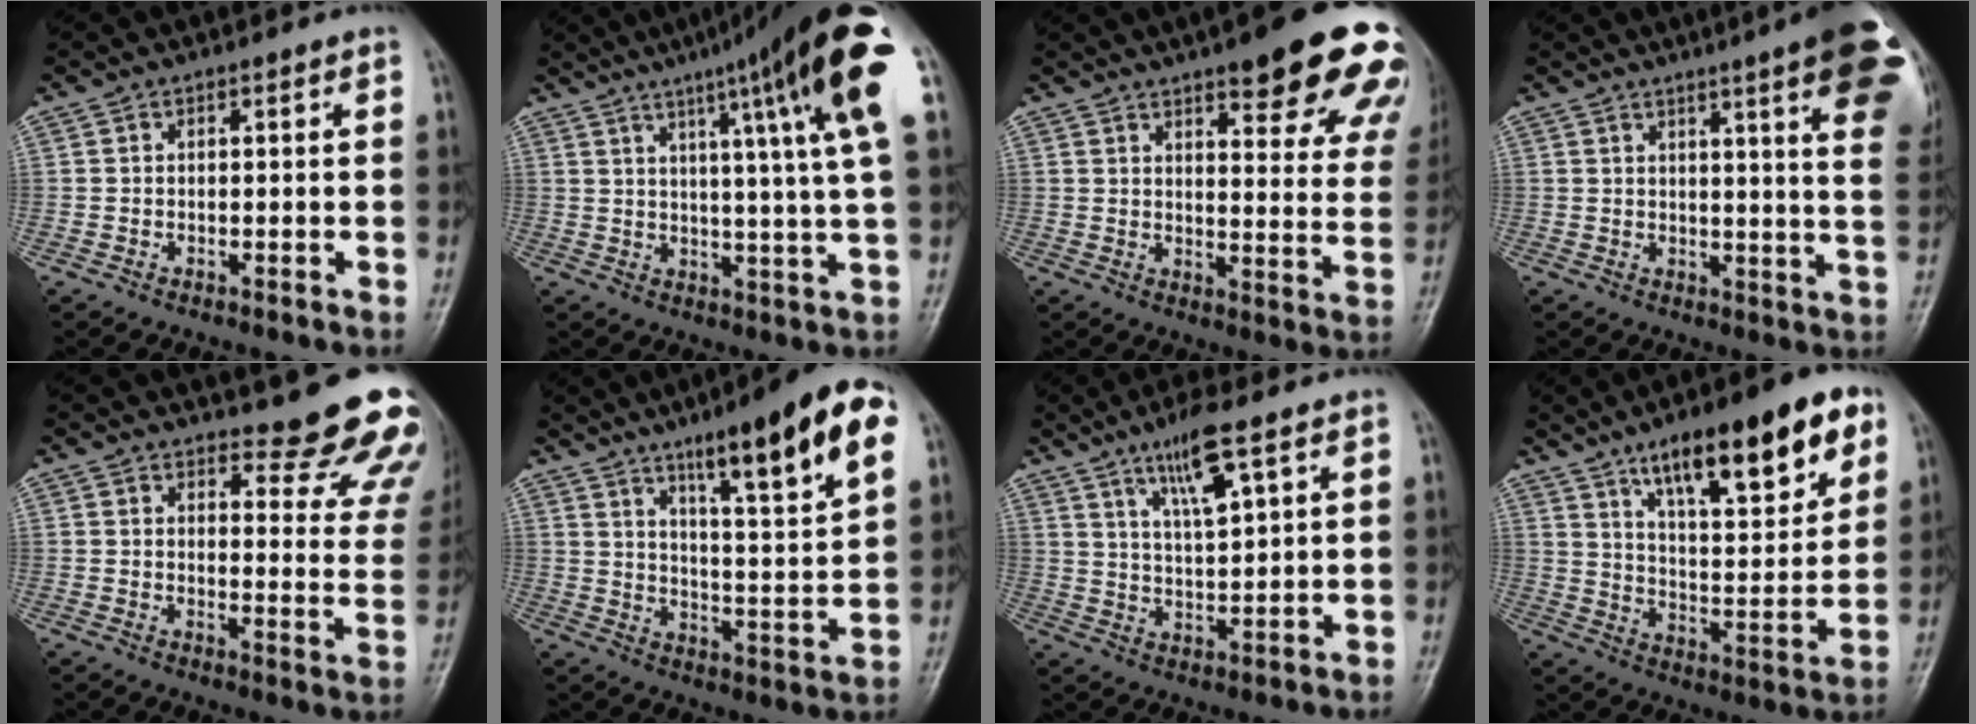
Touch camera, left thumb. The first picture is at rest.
{"total": 18.9, "force": [9.0, 0.2, 16.6], "torque": [-0.229, -0.016, 0.112]}
{"total": 22.2, "force": [14.3, 6.0, 15.9], "torque": [-0.164, -0.048, 0.169]}
{"total": 17.9, "force": [9.1, 2.2, 15.2], "torque": [-0.172, -0.024, 0.099]}
{"total": 15.9, "force": [14.6, 4.2, 4.8], "torque": [-0.004, -0.129, 0.149]}
{"total": 18.6, "force": [10.0, 2.7, 15.4], "torque": [-0.205, -0.035, 0.150]}
{"total": 8.4, "force": [4.9, 1.5, 6.7], "torque": [-0.123, -0.026, 0.095]}
{"total": 20.9, "force": [11.8, 6.5, 15.9], "torque": [-0.203, -0.036, 0.188]}